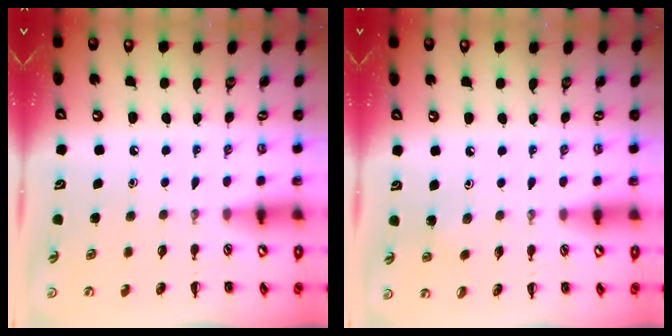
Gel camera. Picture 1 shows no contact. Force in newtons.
{"total": 4.3, "press": 4.0, "slide": 1.6}